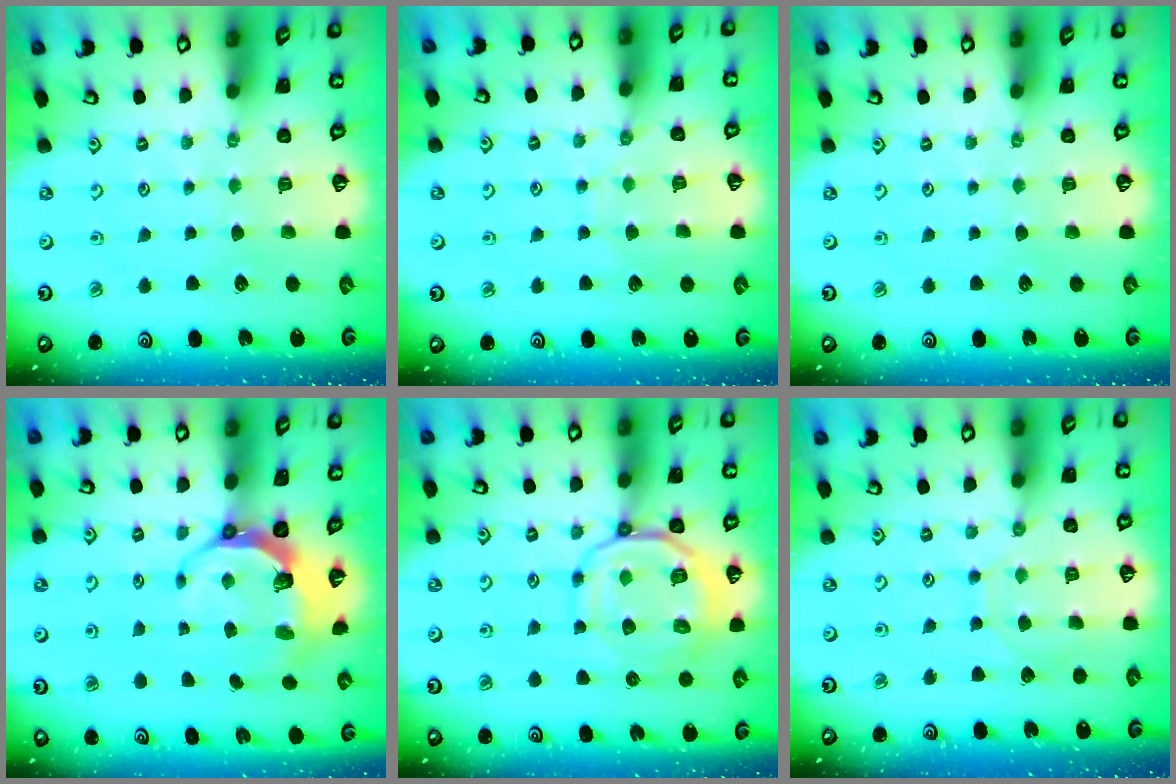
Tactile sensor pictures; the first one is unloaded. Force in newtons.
{"total": 5.4, "press": 5.4, "slide": 0.5}
{"total": 0.0}
{"total": 8.1, "press": 6.9, "slide": 4.3}
{"total": 12.0, "press": 11.9, "slide": 1.8}
{"total": 5.6, "press": 5.6, "slide": 0.6}